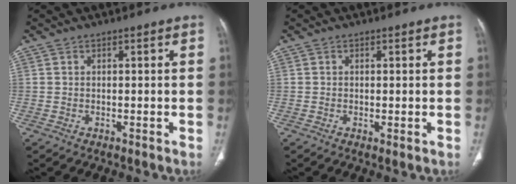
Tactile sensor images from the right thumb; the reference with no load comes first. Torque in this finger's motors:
{"motor_torque": [-0.34, 0.30, -0.28, 0.18, -0.01]}